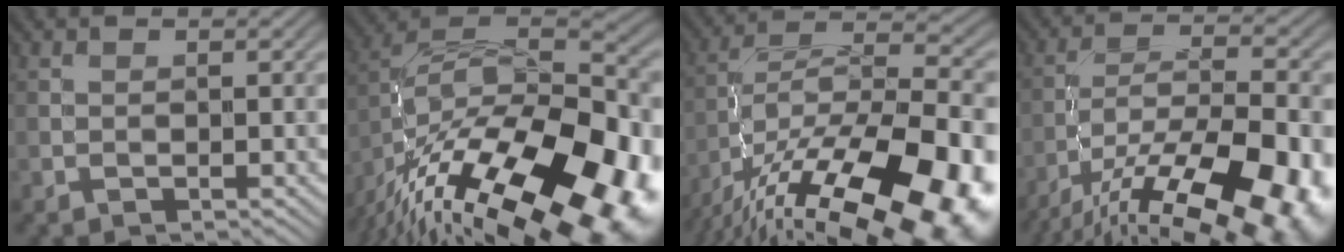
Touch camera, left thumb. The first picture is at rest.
{"total": 21.0, "force": [-13.6, 8.1, 13.8], "torque": [-0.201, -0.018, -0.187]}
{"total": 19.9, "force": [-12.1, 7.3, 14.0], "torque": [-0.228, -0.016, -0.186]}
{"total": 18.1, "force": [-11.2, 6.6, 12.5], "torque": [-0.201, -0.031, -0.172]}